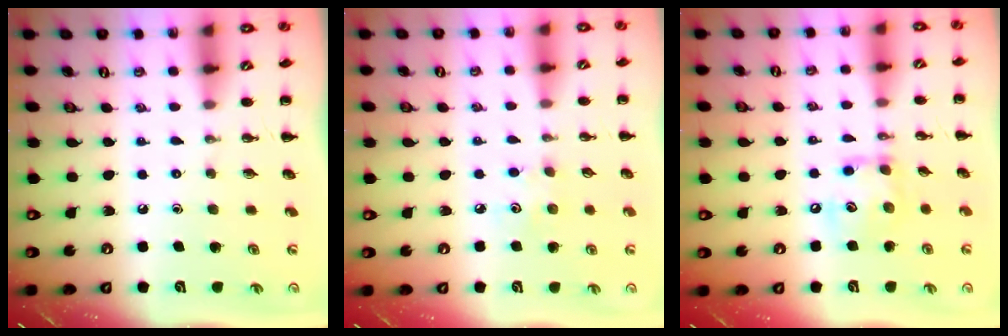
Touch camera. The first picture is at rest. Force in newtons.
{"total": 4.1, "press": 3.9, "slide": 1.1}
{"total": 10.4, "press": 10.4, "slide": 0.6}